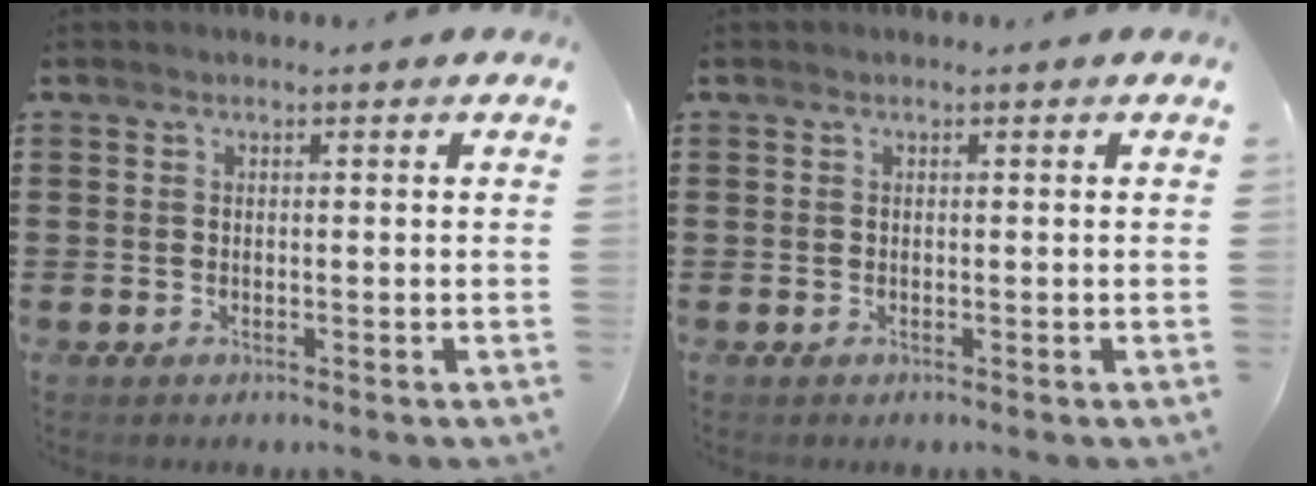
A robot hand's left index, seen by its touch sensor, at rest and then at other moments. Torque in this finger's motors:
{"motor_torque": [0.00, 0.00, 0.00, 0.00]}